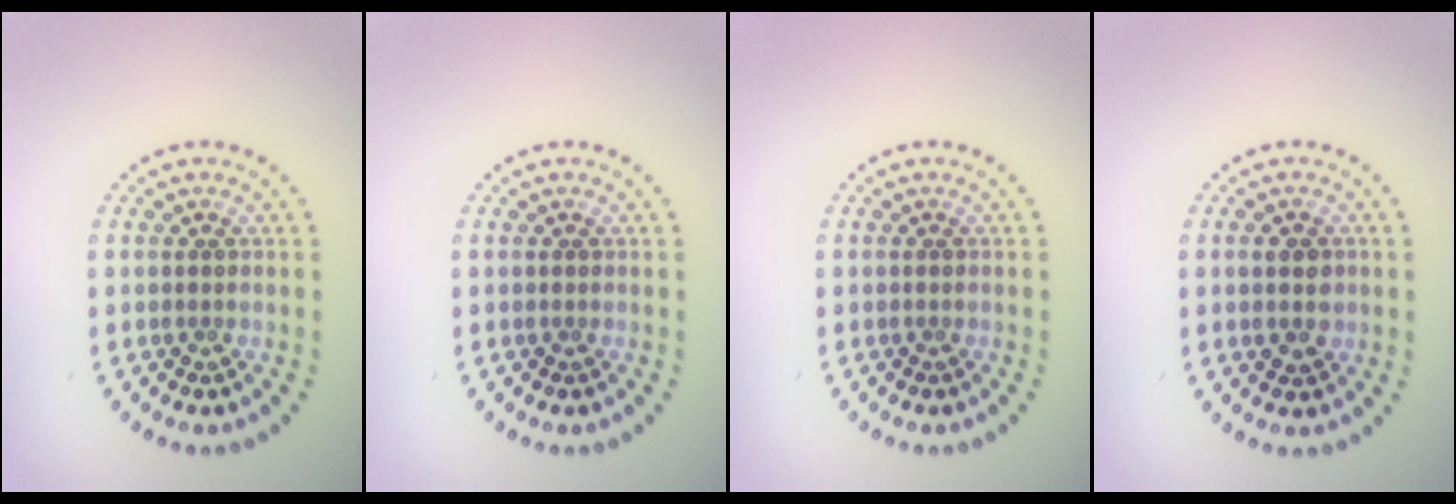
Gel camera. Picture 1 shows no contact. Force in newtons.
{"total": 0.0}
{"total": 0.0}
{"total": 2.9, "press": 2.9, "slide": 0.2}